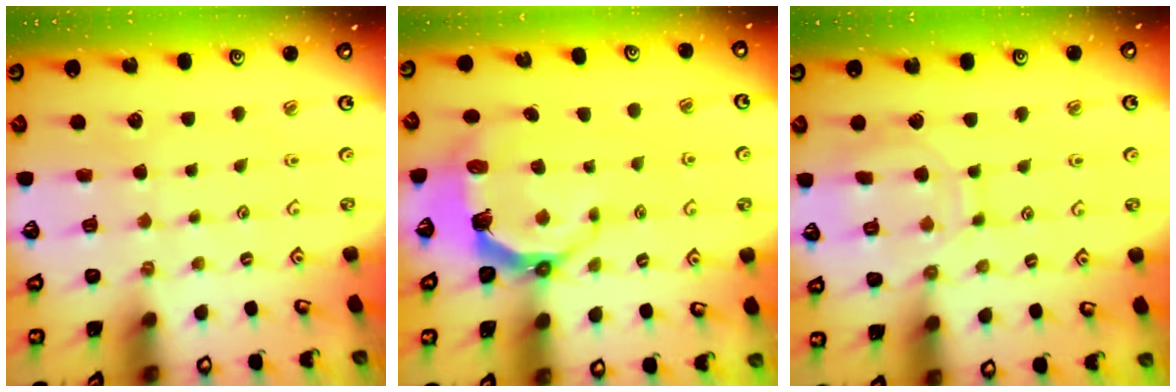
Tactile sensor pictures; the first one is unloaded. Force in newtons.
{"total": 6.5, "press": 4.9, "slide": 4.2}
{"total": 10.5, "press": 10.5, "slide": 0.6}